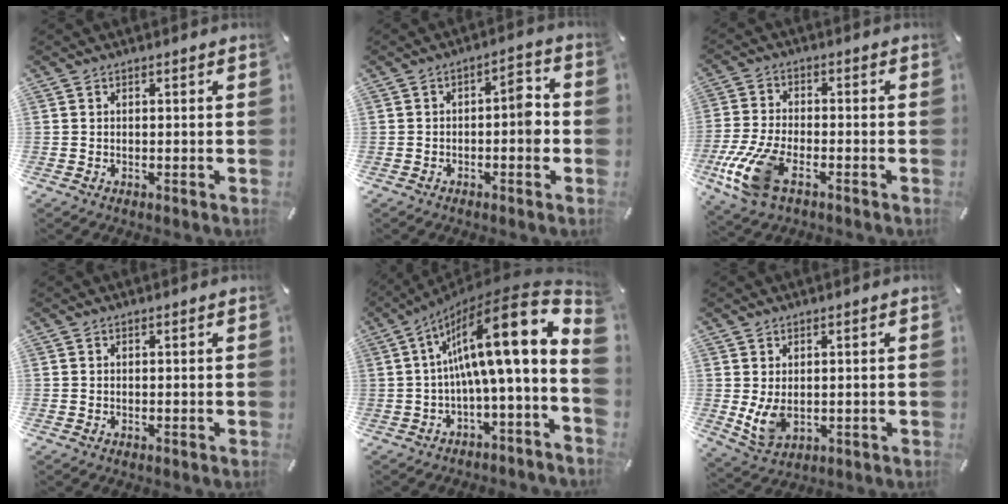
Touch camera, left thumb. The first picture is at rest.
{"total": 6.4, "force": [-1.4, 2.9, 5.6], "torque": [-0.072, 0.012, -0.030]}
{"total": 12.4, "force": [-5.6, 5.6, 9.6], "torque": [-0.219, 0.001, -0.103]}
{"total": 0.0}
{"total": 21.2, "force": [4.6, 4.7, 20.2], "torque": [-0.332, -0.050, 0.066]}
{"total": 6.0, "force": [0.2, 3.9, 4.6], "torque": [-0.108, -0.008, 0.002]}